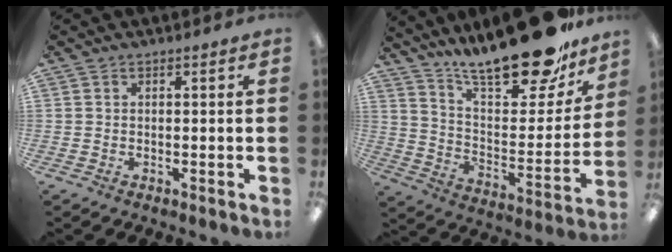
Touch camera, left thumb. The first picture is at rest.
{"total": 24.5, "force": [19.3, 7.8, 12.9], "torque": [-0.186, -0.128, 0.323]}